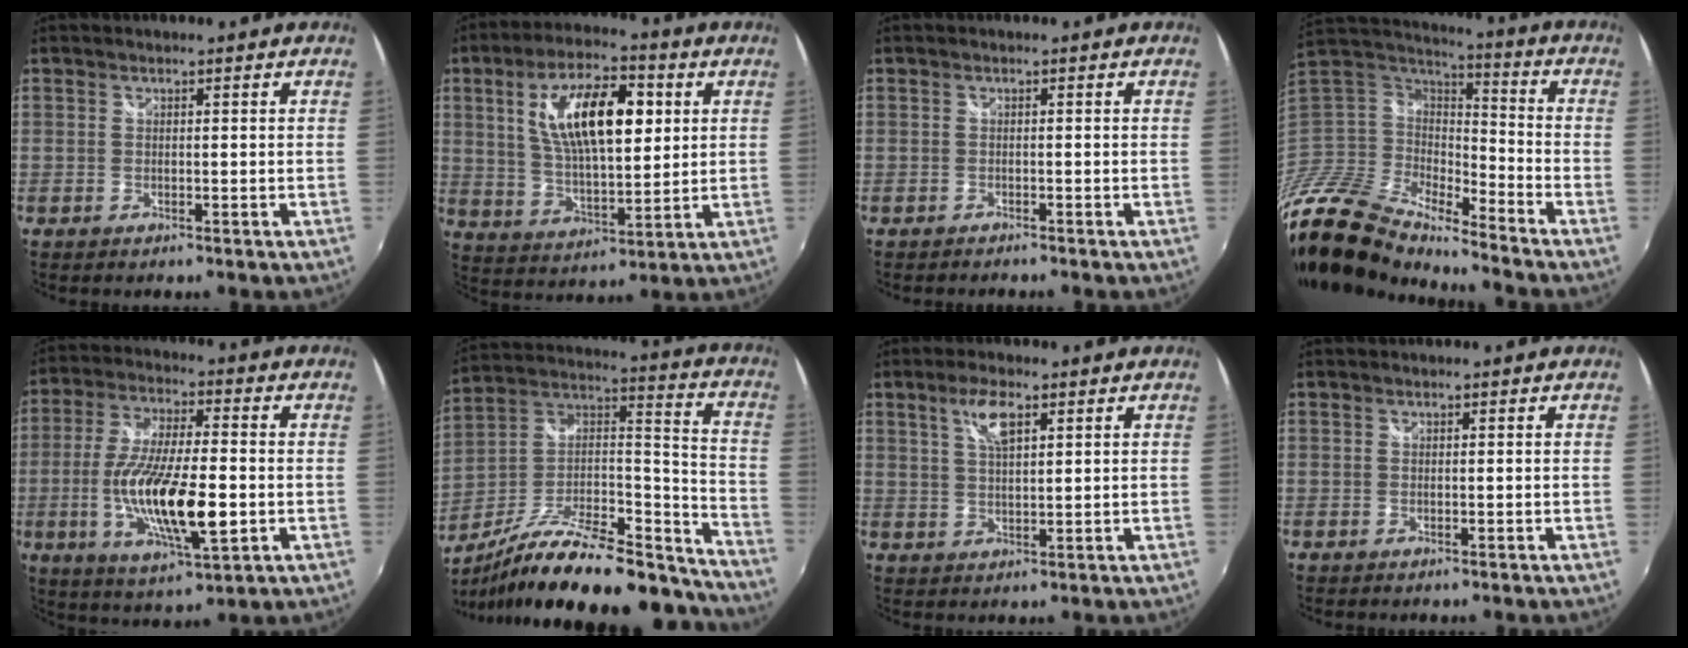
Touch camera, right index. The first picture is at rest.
{"total": 16.5, "force": [4.6, 6.7, 14.4], "torque": [-0.254, 0.014, 0.085]}
{"total": 1.0, "force": [-1.0, 0.0, 0.1], "torque": [-0.007, -0.006, -0.017]}
{"total": 18.1, "force": [-14.6, 6.4, 8.5], "torque": [-0.198, -0.024, -0.288]}
{"total": 16.7, "force": [-3.4, 4.4, 15.8], "torque": [-0.309, -0.019, -0.060]}
{"total": 30.3, "force": [-23.3, 9.0, 17.2], "torque": [-0.261, 0.006, -0.352]}
{"total": 5.5, "force": [2.7, 1.9, 4.4], "torque": [-0.080, 0.005, 0.051]}
{"total": 0.0}